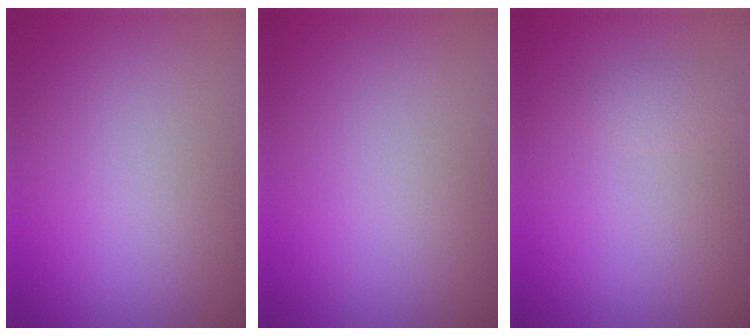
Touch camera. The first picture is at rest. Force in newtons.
{"total": 0.0}
{"total": 0.9, "press": 0.9, "slide": 0.0}